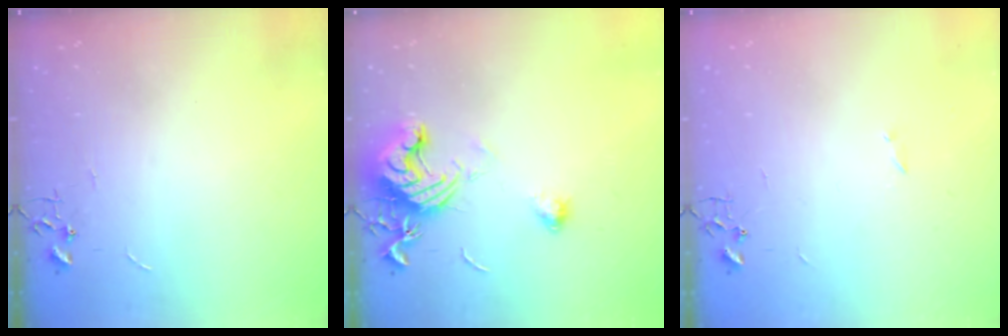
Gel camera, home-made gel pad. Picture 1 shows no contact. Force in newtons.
{"total": 13.5, "press": 13.4, "slide": 1.7}
{"total": 0.8, "press": 0.8, "slide": 0.2}